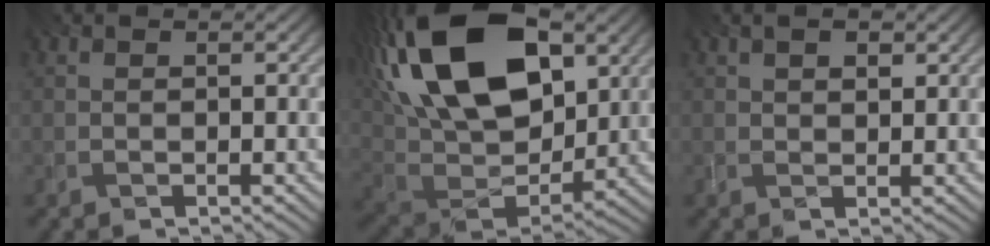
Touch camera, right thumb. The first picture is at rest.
{"total": 22.3, "force": [9.2, 12.8, 15.7], "torque": [-0.342, 0.051, 0.147]}
{"total": 2.6, "force": [1.3, 1.4, 1.8], "torque": [-0.032, 0.000, 0.025]}